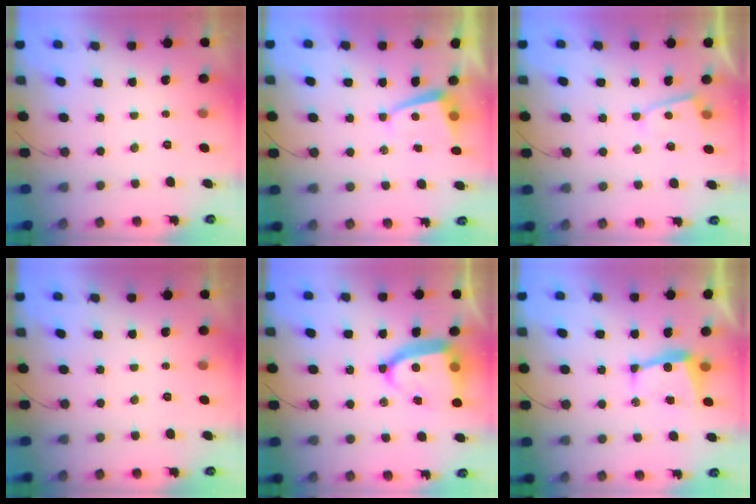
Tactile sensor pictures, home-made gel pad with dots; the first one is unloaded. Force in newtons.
{"total": 2.0, "press": 2.0, "slide": 0.3}
{"total": 3.3, "press": 3.3, "slide": 0.1}
{"total": 0.0}
{"total": 13.2, "press": 13.1, "slide": 1.7}
{"total": 6.2, "press": 6.2, "slide": 0.4}